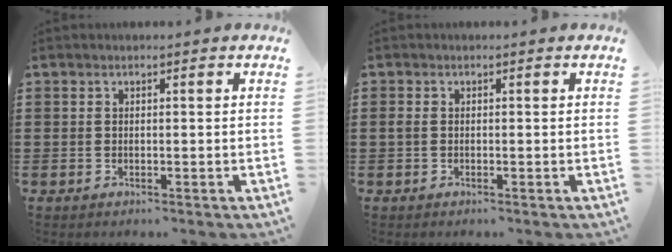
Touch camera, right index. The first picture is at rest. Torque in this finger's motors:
{"motor_torque": [0.41, 0.14, 0.10, 0.04]}